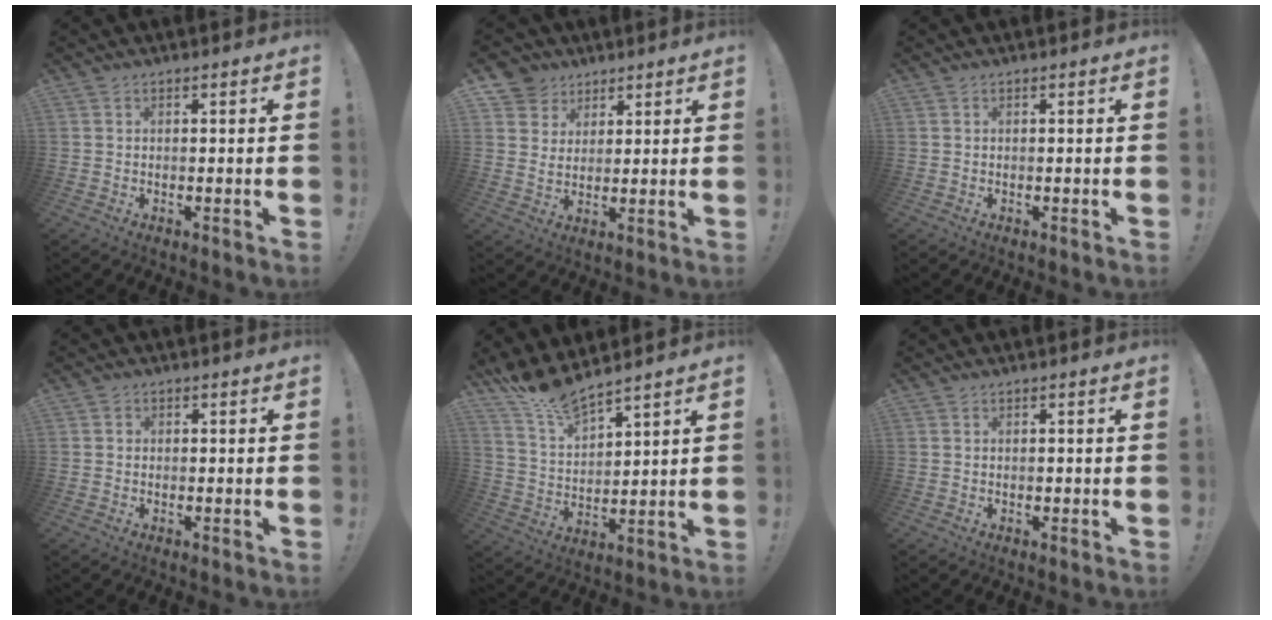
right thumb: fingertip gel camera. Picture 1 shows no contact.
{"total": 6.9, "force": [4.3, 5.3, 0.7], "torque": [-0.010, -0.030, 0.084]}
{"total": 0.0}
{"total": 0.9, "force": [-0.1, 0.8, 0.2], "torque": [-0.003, 0.003, -0.003]}
{"total": 10.3, "force": [9.7, 1.5, 3.2], "torque": [-0.080, -0.068, 0.180]}
{"total": 0.5, "force": [-0.2, 0.5, 0.1], "torque": [-0.008, 0.006, -0.003]}